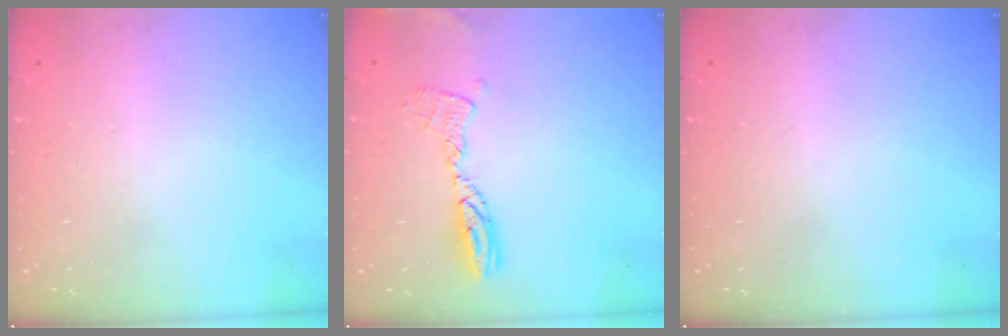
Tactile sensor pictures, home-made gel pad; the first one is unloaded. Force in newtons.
{"total": 9.7, "press": 9.6, "slide": 0.9}
{"total": 0.0}